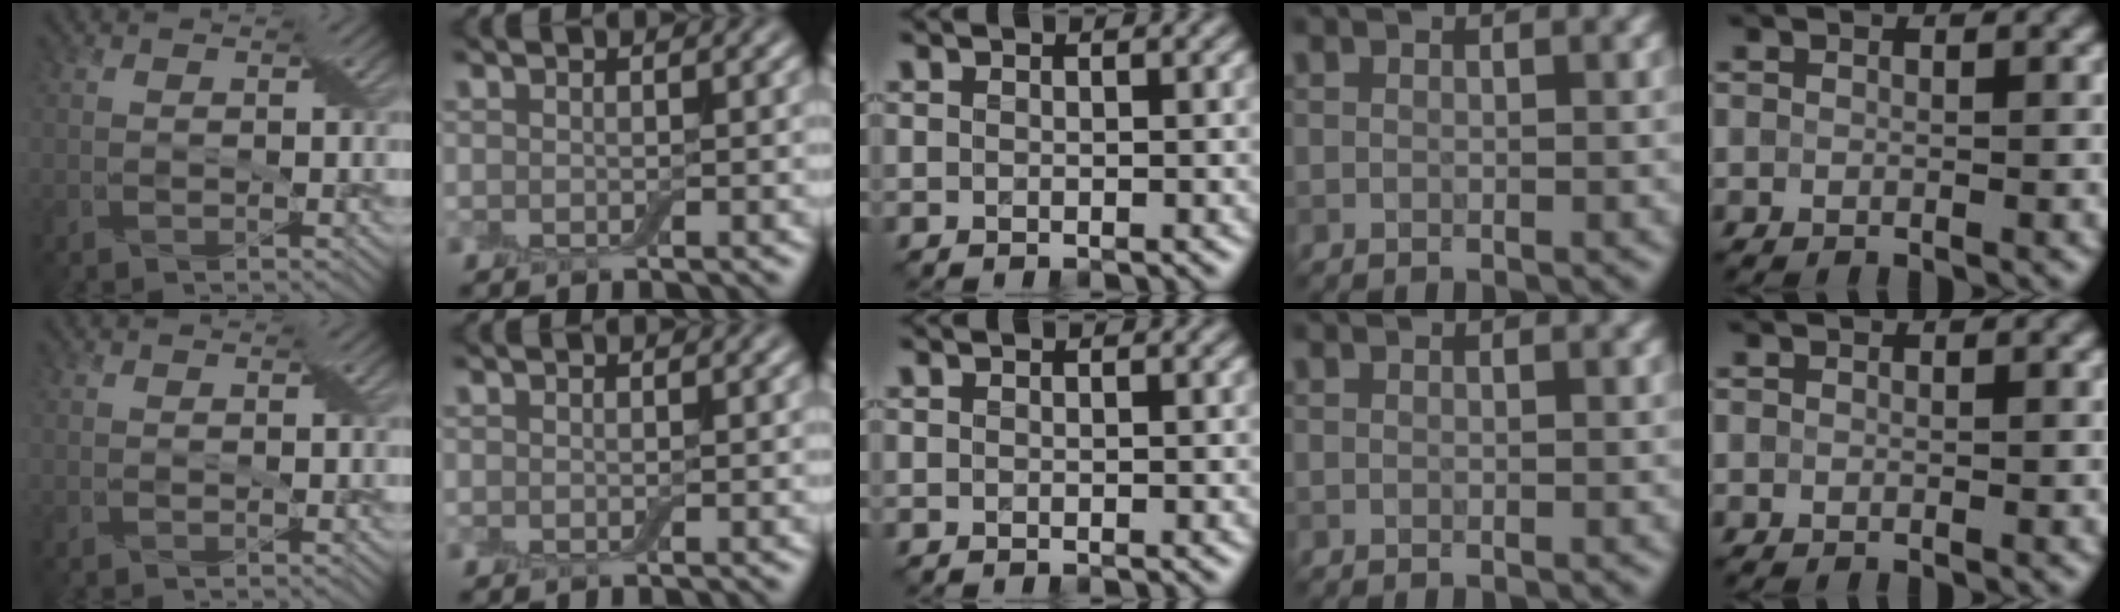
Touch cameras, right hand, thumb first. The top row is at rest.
{}